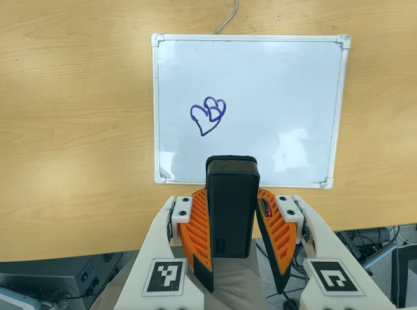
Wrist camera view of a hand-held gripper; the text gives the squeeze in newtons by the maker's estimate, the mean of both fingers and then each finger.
{"total": 6.9, "left": 5.4, "right": 8.4}